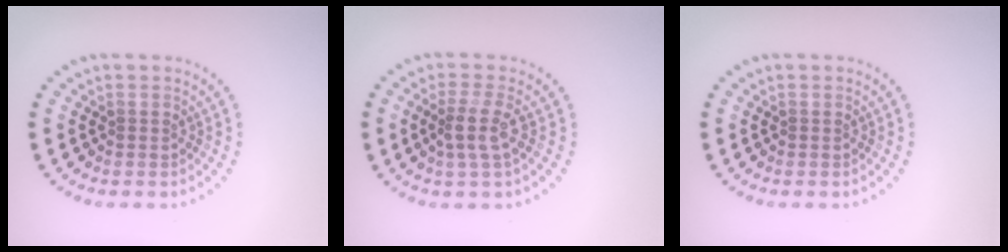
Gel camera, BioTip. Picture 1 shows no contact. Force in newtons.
{"total": 2.3, "press": 2.0, "slide": 1.2}
{"total": 0.0}